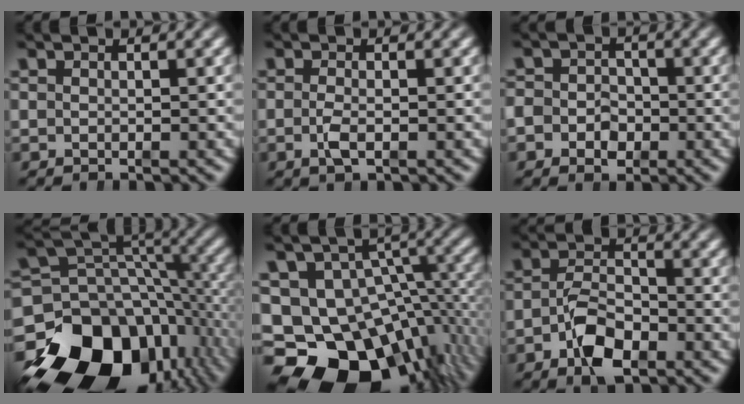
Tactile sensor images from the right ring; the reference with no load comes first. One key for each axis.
{"total": 1.7, "fx": -0.9, "fy": 0.3, "fz": 1.3, "tx": -0.033, "ty": -0.013, "tz": -0.012}
{"total": 4.1, "fx": -1.4, "fy": 3.5, "fz": 1.7, "tx": -0.024, "ty": -0.015, "tz": -0.025}
{"total": 19.9, "fx": -7.8, "fy": 13.1, "fz": 12.7, "tx": -0.189, "ty": -0.058, "tz": -0.102}
{"total": 22.5, "fx": -9.3, "fy": 17.0, "fz": 11.4, "tx": -0.227, "ty": -0.111, "tz": -0.124}
{"total": 5.0, "fx": -2.7, "fy": 2.5, "fz": 3.4, "tx": -0.051, "ty": -0.013, "tz": -0.043}